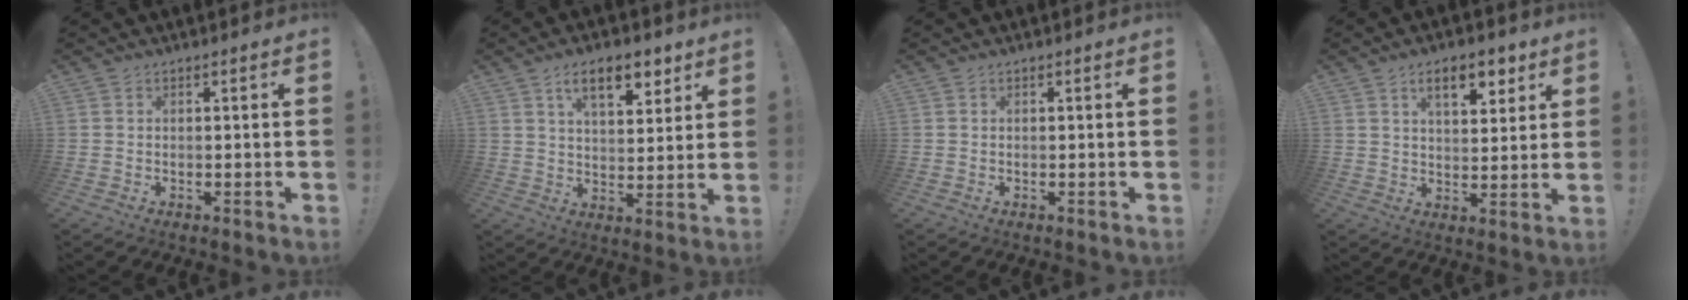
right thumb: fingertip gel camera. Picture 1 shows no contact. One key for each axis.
{"total": 11.6, "fx": 6.5, "fy": 5.0, "fz": 8.2, "tx": -0.113, "ty": -0.021, "tz": 0.110}
{"total": 0.0}
{"total": 10.1, "fx": 5.5, "fy": 4.4, "fz": 7.2, "tx": -0.091, "ty": -0.017, "tz": 0.092}